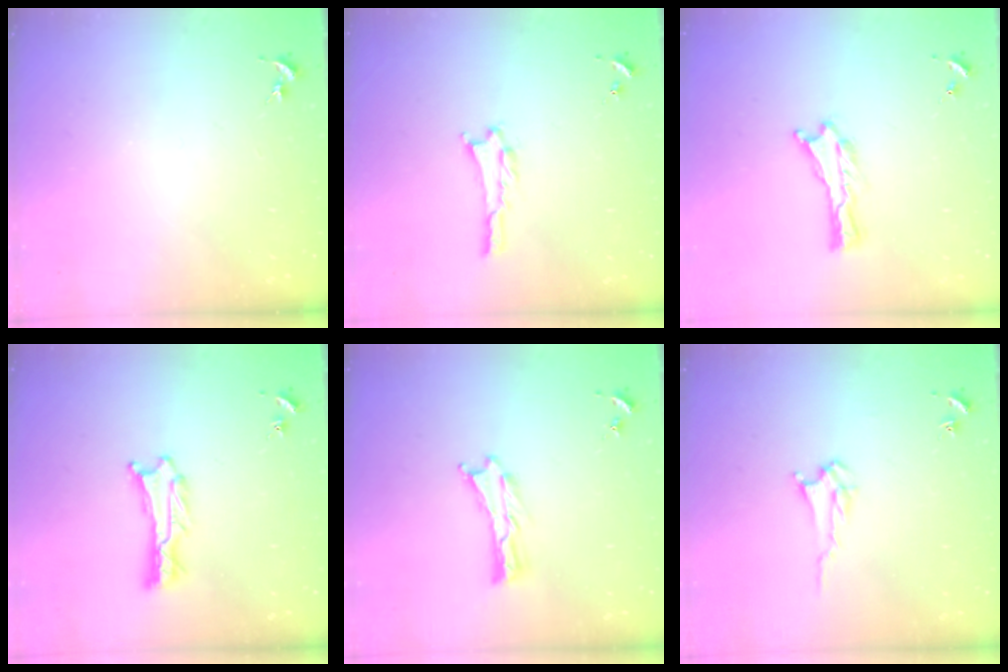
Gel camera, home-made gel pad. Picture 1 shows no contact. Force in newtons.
{"total": 0.6, "press": 0.6, "slide": 0.1}
{"total": 0.0}
{"total": 0.9, "press": 0.8, "slide": 0.1}
{"total": 0.0}
{"total": 2.8, "press": 2.8, "slide": 0.4}